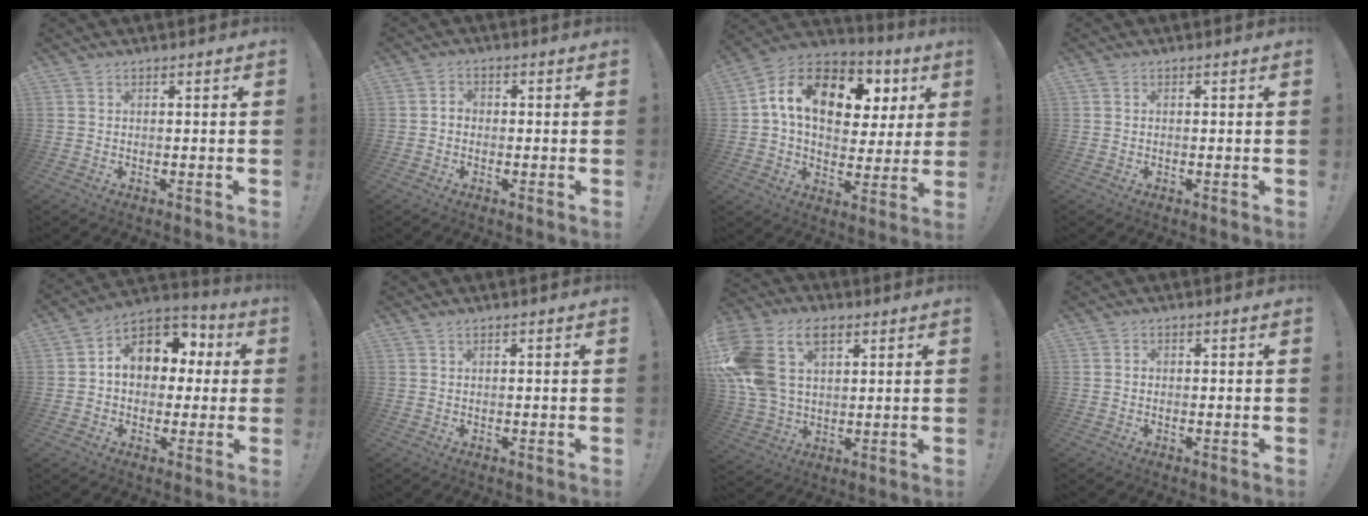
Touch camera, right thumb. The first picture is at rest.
{"total": 2.2, "force": [-0.9, 1.6, 1.3], "torque": [-0.022, 0.010, -0.017]}
{"total": 17.4, "force": [6.3, 10.9, 11.9], "torque": [-0.198, -0.010, 0.112]}
{"total": 0.0}
{"total": 12.2, "force": [2.5, 9.6, 7.0], "torque": [-0.100, -0.001, 0.053]}
{"total": 0.7, "force": [0.7, 0.0, 0.3], "torque": [-0.006, 0.001, 0.012]}
{"total": 19.9, "force": [7.4, 13.0, 13.1], "torque": [-0.255, -0.022, 0.136]}
{"total": 0.7, "force": [-0.4, 0.5, 0.2], "torque": [-0.002, 0.003, -0.008]}